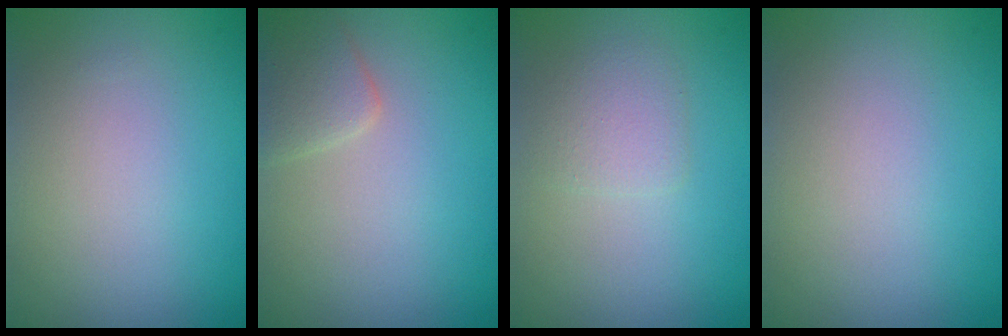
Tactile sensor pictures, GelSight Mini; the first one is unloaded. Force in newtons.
{"total": 2.3, "press": 2.3, "slide": 0.1}
{"total": 1.9, "press": 1.9, "slide": 0.1}
{"total": 0.0}